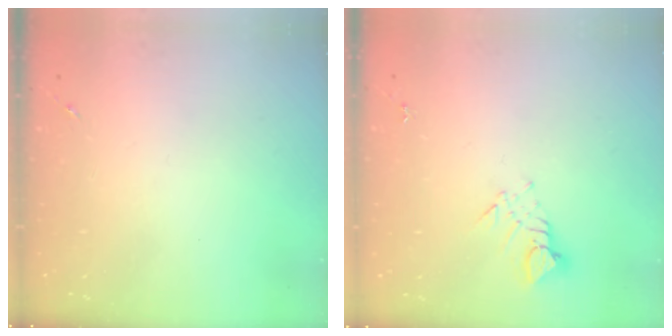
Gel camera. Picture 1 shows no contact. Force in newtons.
{"total": 3.7, "press": 3.7, "slide": 0.2}